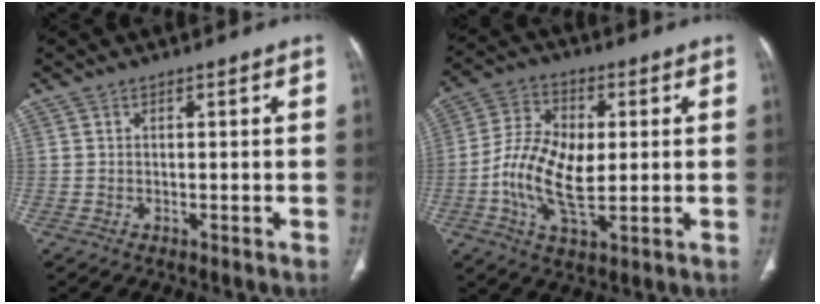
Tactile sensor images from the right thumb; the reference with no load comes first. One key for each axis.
{"total": 13.1, "fx": -0.7, "fy": 7.0, "fz": 11.1, "tx": -0.207, "ty": 0.004, "tz": -0.015}